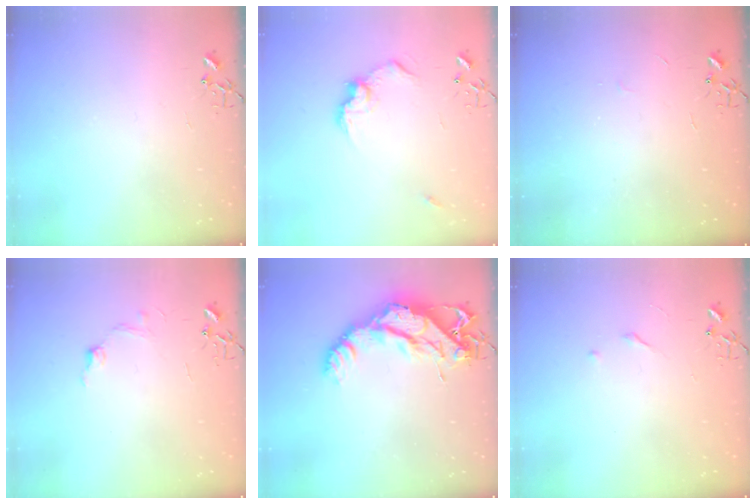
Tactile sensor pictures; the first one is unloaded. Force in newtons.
{"total": 10.6, "press": 10.6, "slide": 0.9}
{"total": 2.1, "press": 2.1, "slide": 0.4}
{"total": 7.3, "press": 7.2, "slide": 1.0}
{"total": 15.1, "press": 15.0, "slide": 1.6}
{"total": 2.7, "press": 2.7, "slide": 0.4}